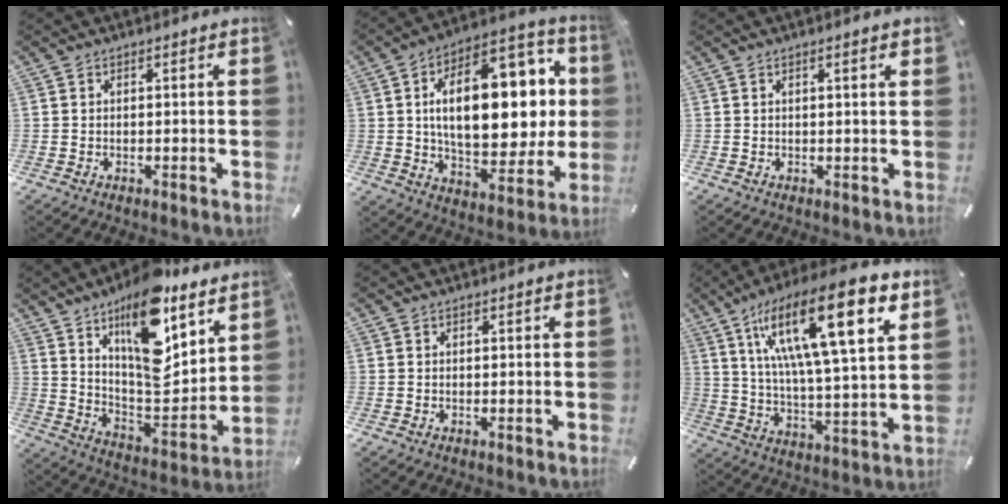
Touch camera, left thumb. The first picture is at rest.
{"total": 24.8, "force": [4.7, 13.5, 20.2], "torque": [-0.326, -0.020, 0.076]}
{"total": 1.4, "force": [0.6, 0.1, 1.2], "torque": [-0.024, 0.001, 0.010]}
{"total": 18.7, "force": [11.8, 8.2, 12.0], "torque": [-0.181, -0.081, 0.202]}
{"total": 0.0}
{"total": 22.4, "force": [11.8, 6.4, 18.0], "torque": [-0.316, -0.050, 0.178]}